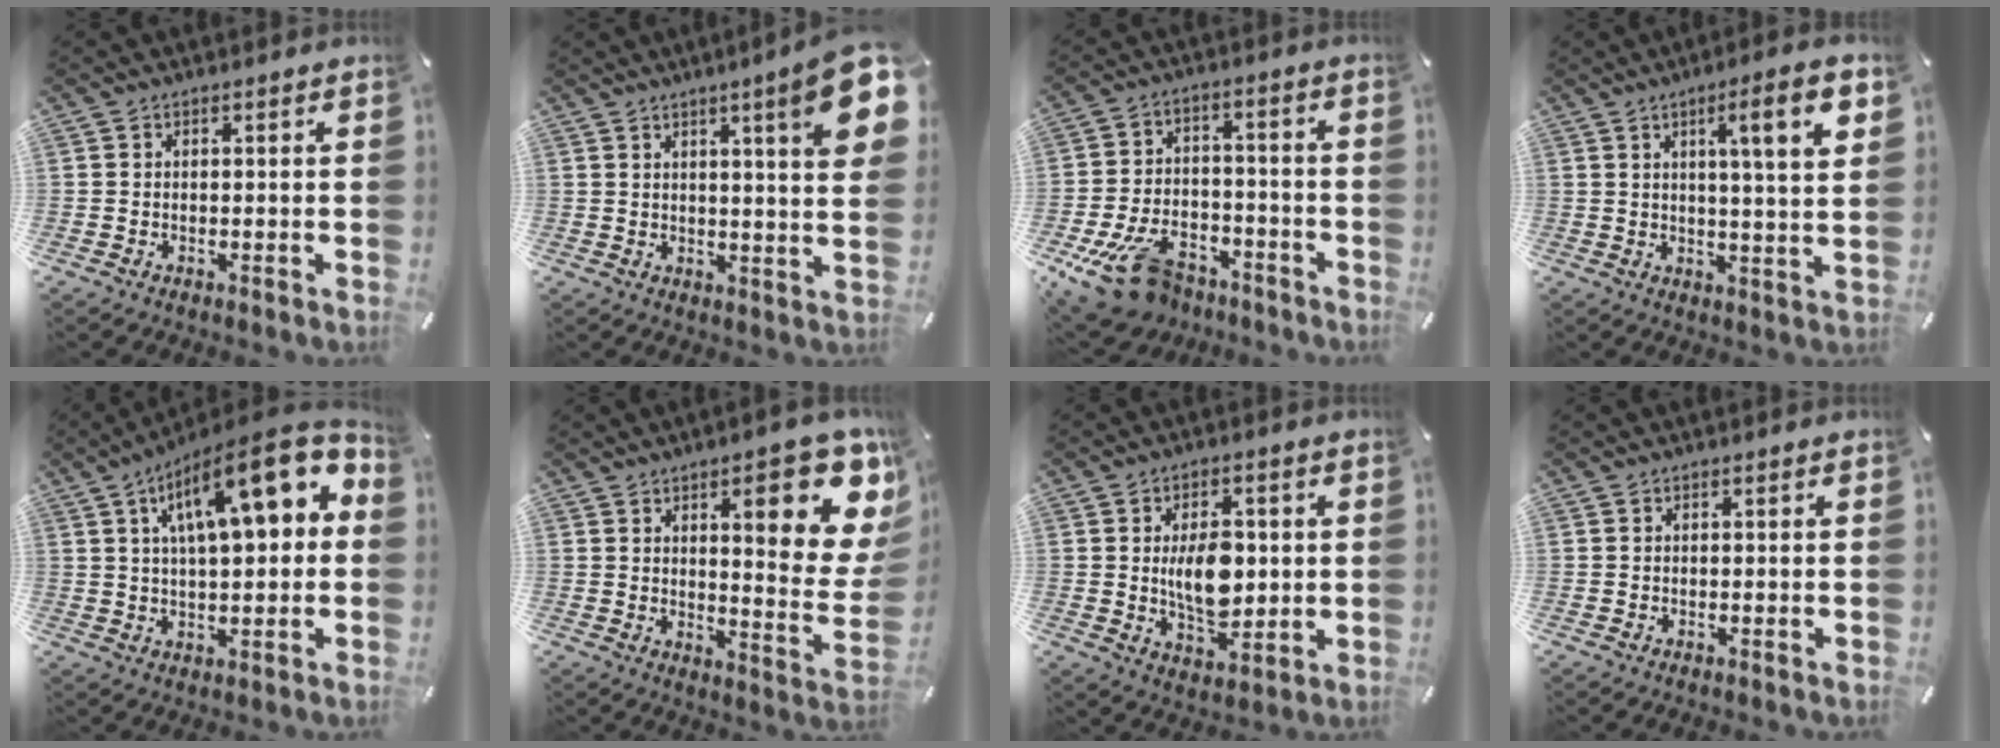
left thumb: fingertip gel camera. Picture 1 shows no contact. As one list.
[{"total": 12.6, "force": [5.8, 1.4, 11.1], "torque": [-0.164, -0.029, 0.088]}, {"total": 15.3, "force": [-9.5, 8.6, 8.5], "torque": [-0.151, 0.066, -0.157]}, {"total": 11.7, "force": [4.8, 1.5, 10.6], "torque": [-0.161, -0.011, 0.067]}, {"total": 18.6, "force": [7.7, 6.6, 15.7], "torque": [-0.235, -0.041, 0.120]}, {"total": 18.4, "force": [9.0, 6.0, 14.9], "torque": [-0.188, -0.062, 0.135]}, {"total": 10.1, "force": [0.8, 6.3, 7.9], "torque": [-0.137, -0.003, 0.009]}, {"total": 0.0}]